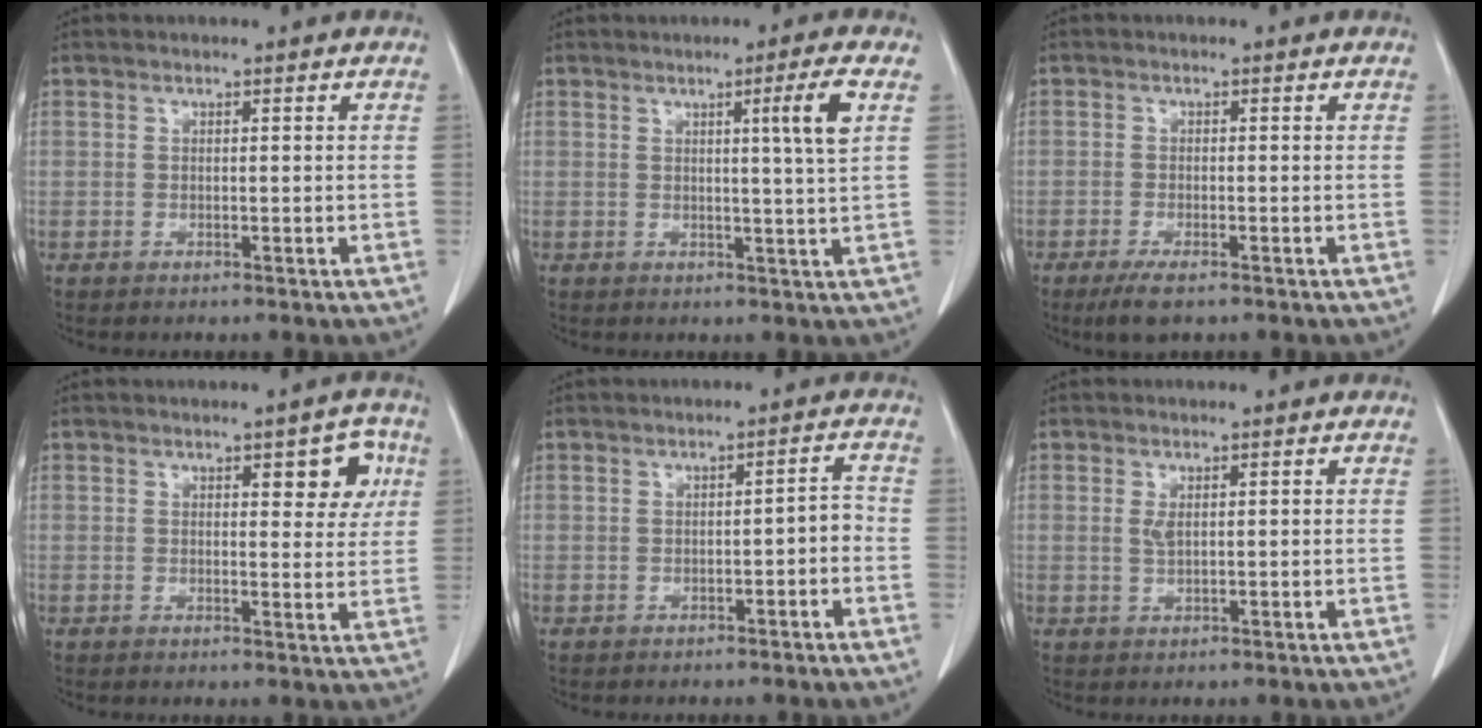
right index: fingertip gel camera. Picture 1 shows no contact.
{"total": 4.8, "force": [1.6, -1.3, 4.3], "torque": [-0.070, -0.008, 0.025]}
{"total": 3.7, "force": [-2.5, 0.8, 2.6], "torque": [-0.051, -0.008, -0.041]}
{"total": 5.3, "force": [2.2, 2.0, 4.4], "torque": [-0.044, 0.005, 0.024]}
{"total": 2.5, "force": [-1.1, 0.8, 2.1], "torque": [-0.027, 0.009, -0.013]}
{"total": 1.7, "force": [0.3, 0.6, 1.6], "torque": [-0.033, 0.002, 0.011]}